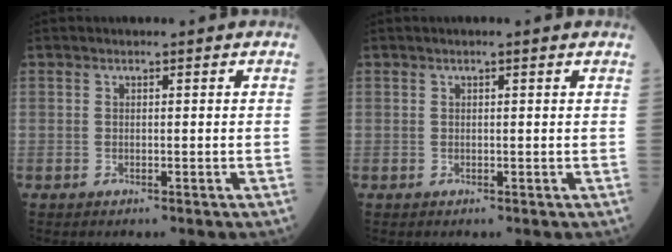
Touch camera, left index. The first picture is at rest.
{"total": 1.4, "force": [1.1, 0.2, 0.8], "torque": [-0.016, 0.014, 0.018]}